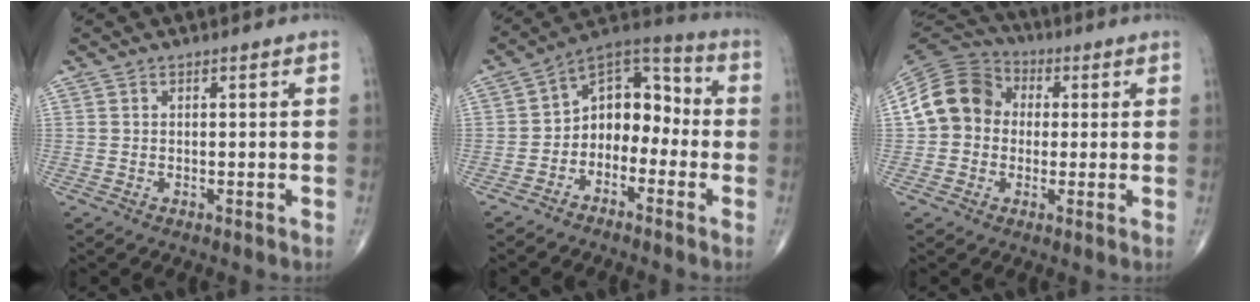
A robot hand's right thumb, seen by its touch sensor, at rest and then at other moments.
{"total": 10.8, "force": [-2.7, 7.7, 7.1], "torque": [-0.073, 0.062, -0.065]}
{"total": 12.2, "force": [0.7, 10.5, 6.1], "torque": [-0.099, 0.032, 0.000]}